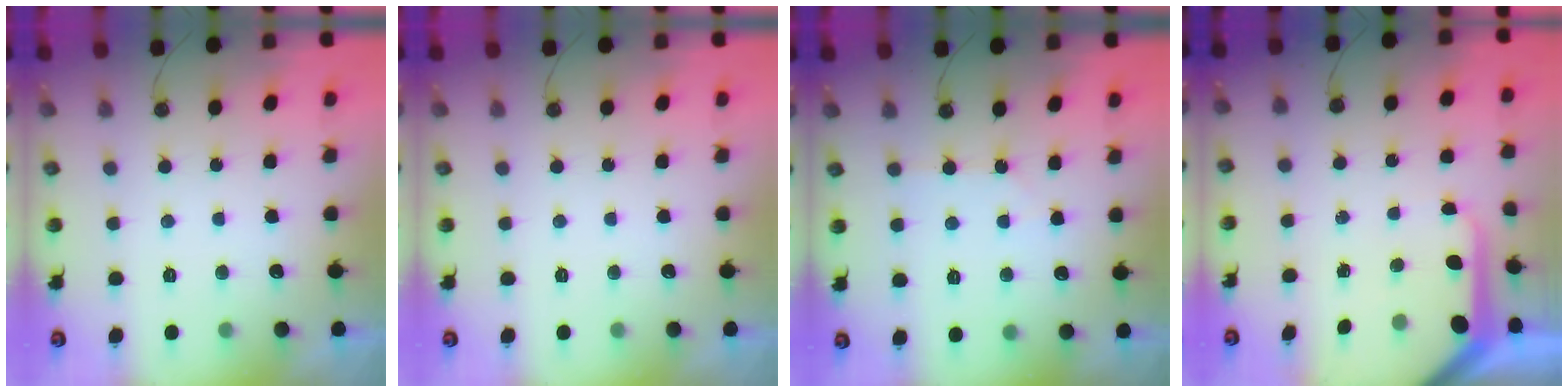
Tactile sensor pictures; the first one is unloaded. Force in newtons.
{"total": 0.0}
{"total": 3.9, "press": 3.8, "slide": 0.7}
{"total": 6.7, "press": 6.7, "slide": 0.7}